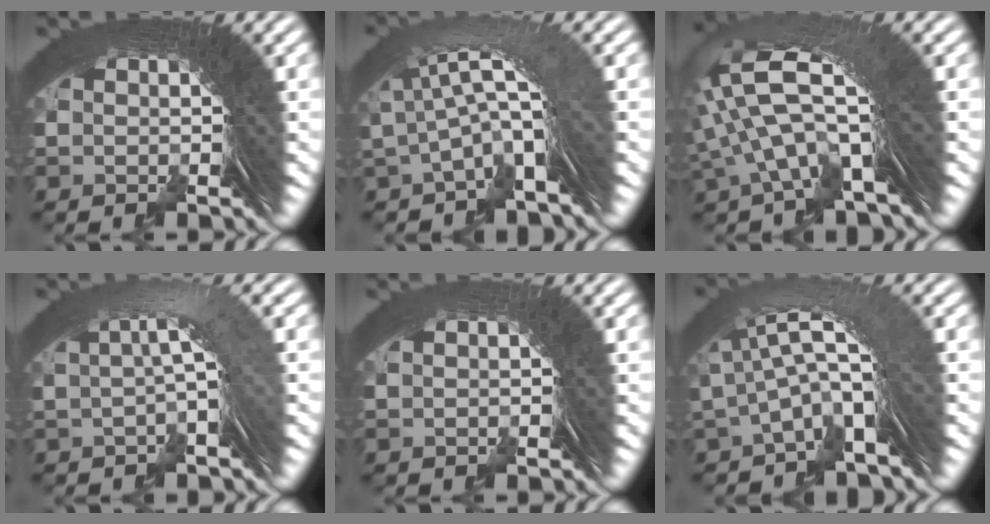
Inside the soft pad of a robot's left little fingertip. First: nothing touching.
{"total": 3.2, "force": [0.1, 0.4, 3.2], "torque": [-0.055, 0.008, 0.006]}
{"total": 6.5, "force": [1.7, 2.6, 5.7], "torque": [-0.136, 0.003, 0.025]}
{"total": 2.3, "force": [0.1, -0.9, 2.1], "torque": [-0.024, 0.018, 0.002]}
{"total": 0.8, "force": [0.0, -0.7, -0.4], "torque": [0.008, 0.006, 0.002]}
{"total": 3.6, "force": [0.1, 0.6, 3.6], "torque": [-0.065, 0.006, 0.006]}